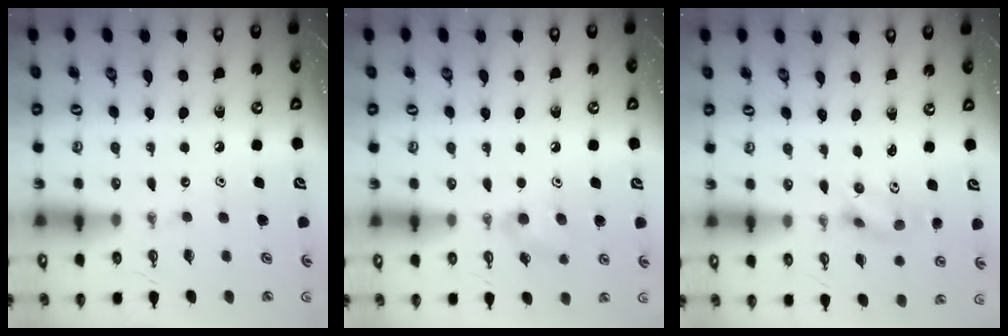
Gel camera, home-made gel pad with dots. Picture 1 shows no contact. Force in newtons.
{"total": 7.8, "press": 7.4, "slide": 2.3}
{"total": 2.6, "press": 2.4, "slide": 1.0}